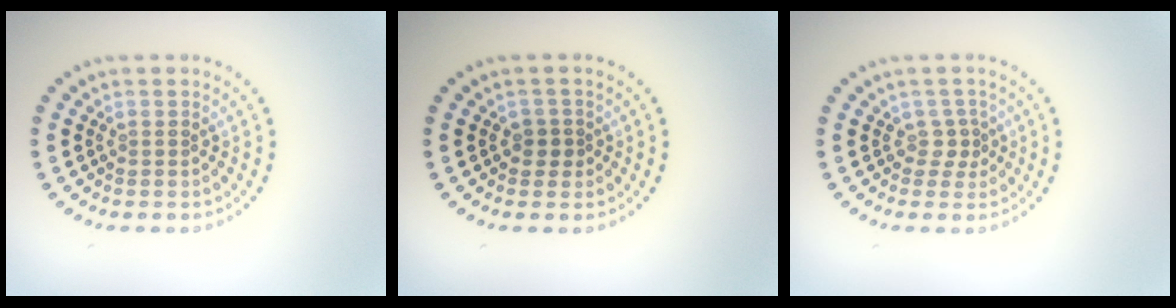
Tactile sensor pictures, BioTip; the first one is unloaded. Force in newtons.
{"total": 1.4, "press": 1.2, "slide": 0.6}
{"total": 1.3, "press": 0.9, "slide": 0.9}